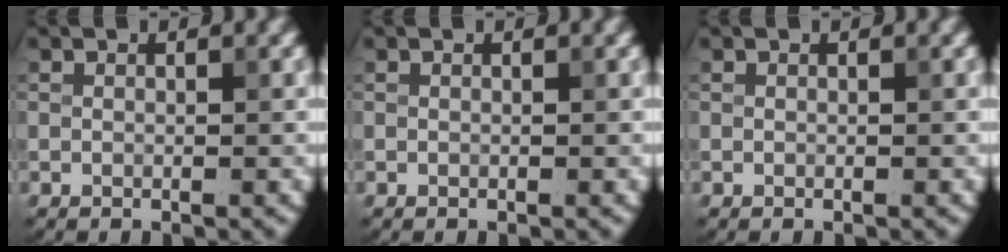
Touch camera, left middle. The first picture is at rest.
{"total": 0.0}
{"total": 0.0}